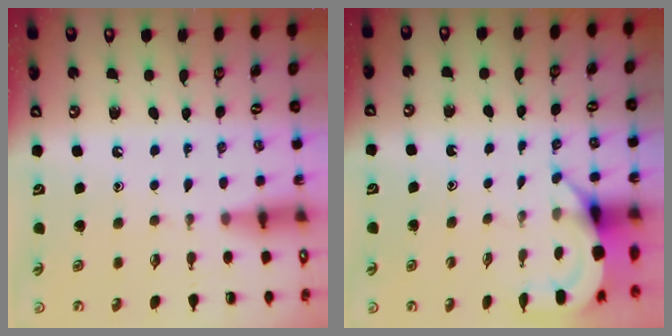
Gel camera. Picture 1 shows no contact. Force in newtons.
{"total": 3.9, "press": 3.9, "slide": 0.3}